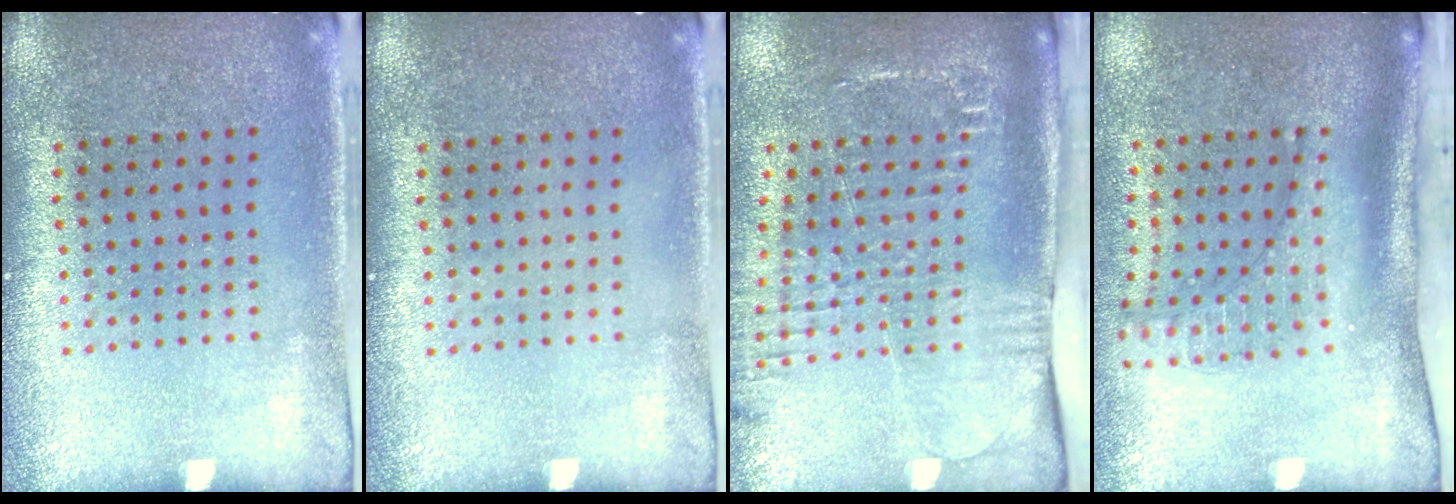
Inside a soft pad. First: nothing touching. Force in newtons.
{"total": 0.0}
{"total": 2.6, "press": 2.1, "slide": 1.6}
{"total": 2.1, "press": 1.5, "slide": 1.5}